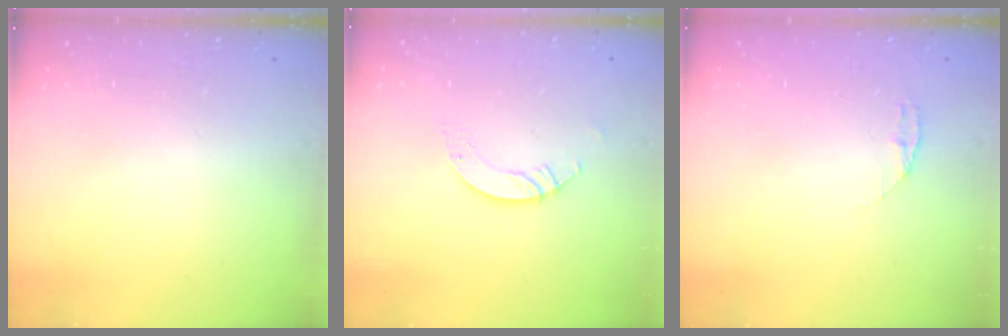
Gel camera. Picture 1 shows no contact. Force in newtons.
{"total": 4.4, "press": 4.4, "slide": 0.1}
{"total": 3.8, "press": 3.7, "slide": 0.4}